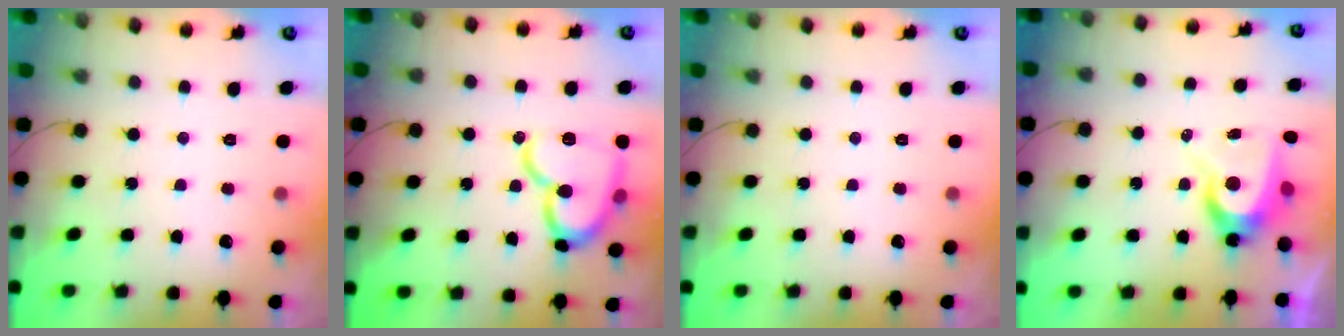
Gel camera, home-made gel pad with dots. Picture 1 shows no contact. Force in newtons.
{"total": 16.5, "press": 16.4, "slide": 1.8}
{"total": 0.0}
{"total": 8.2, "press": 8.2, "slide": 0.6}